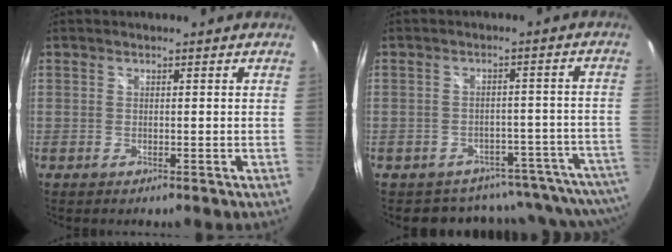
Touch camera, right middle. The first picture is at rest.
{"total": 16.2, "force": [-14.8, 5.5, 3.2], "torque": [-0.033, 0.021, -0.181]}